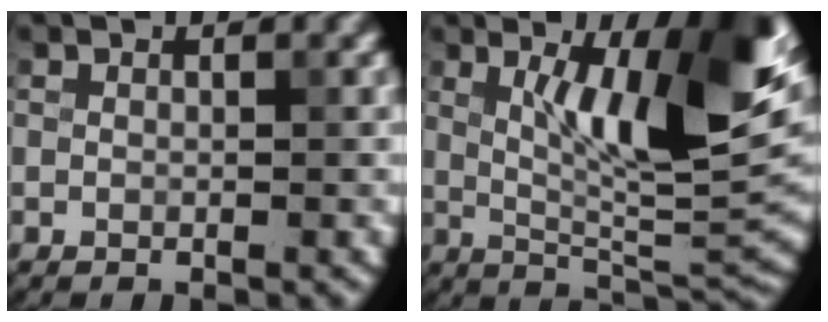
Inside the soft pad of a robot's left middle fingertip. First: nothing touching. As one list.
[{"total": 11.6, "force": [3.5, 2.7, 10.7], "torque": [-0.162, -0.009, 0.062]}]